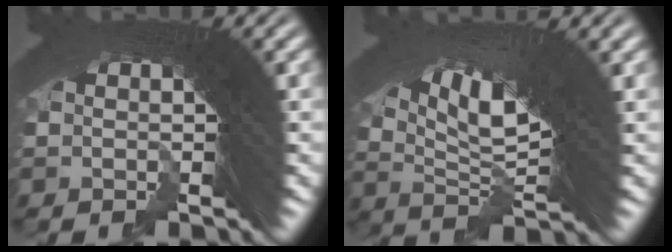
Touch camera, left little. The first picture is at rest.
{"total": 10.2, "force": [2.3, 5.0, 8.6], "torque": [-0.149, -0.001, 0.038]}